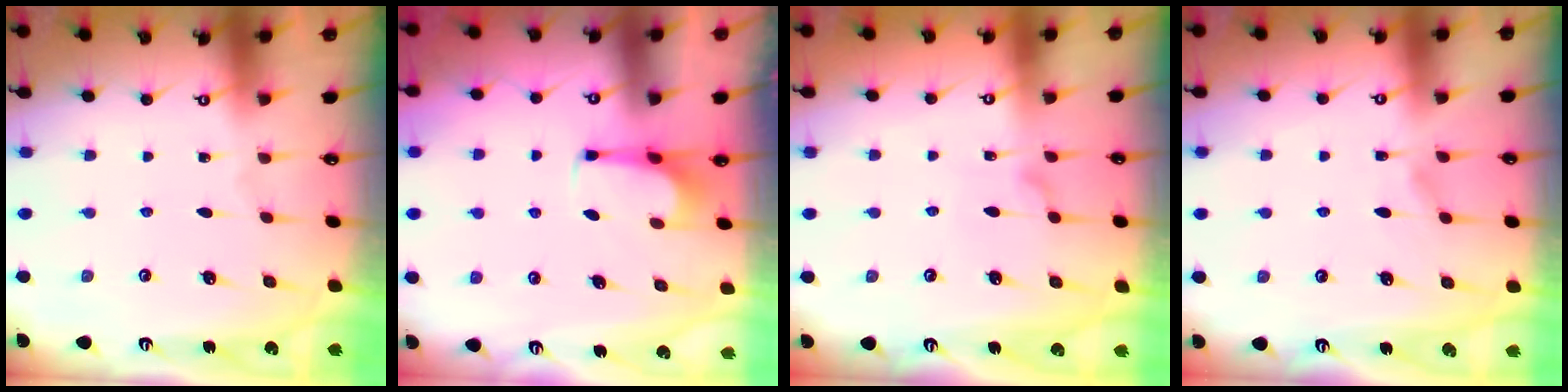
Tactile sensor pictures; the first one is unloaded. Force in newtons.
{"total": 1.6, "press": 1.6, "slide": 0.2}
{"total": 3.5, "press": 3.5, "slide": 0.4}
{"total": 4.2, "press": 4.2, "slide": 0.4}